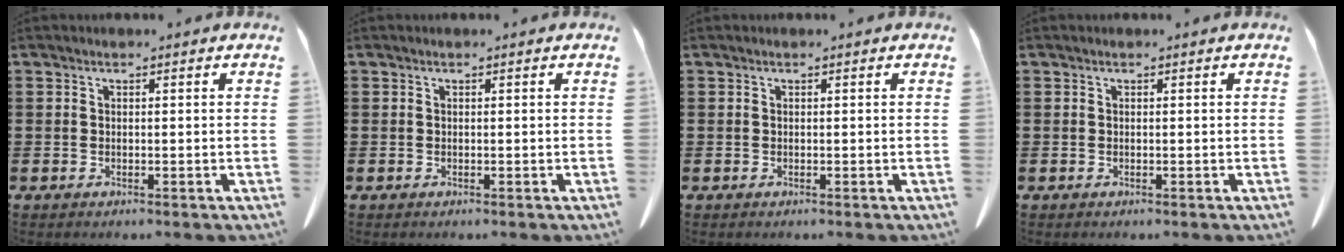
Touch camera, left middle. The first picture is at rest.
{"total": 0.0}
{"total": 0.0}
{"total": 0.0}